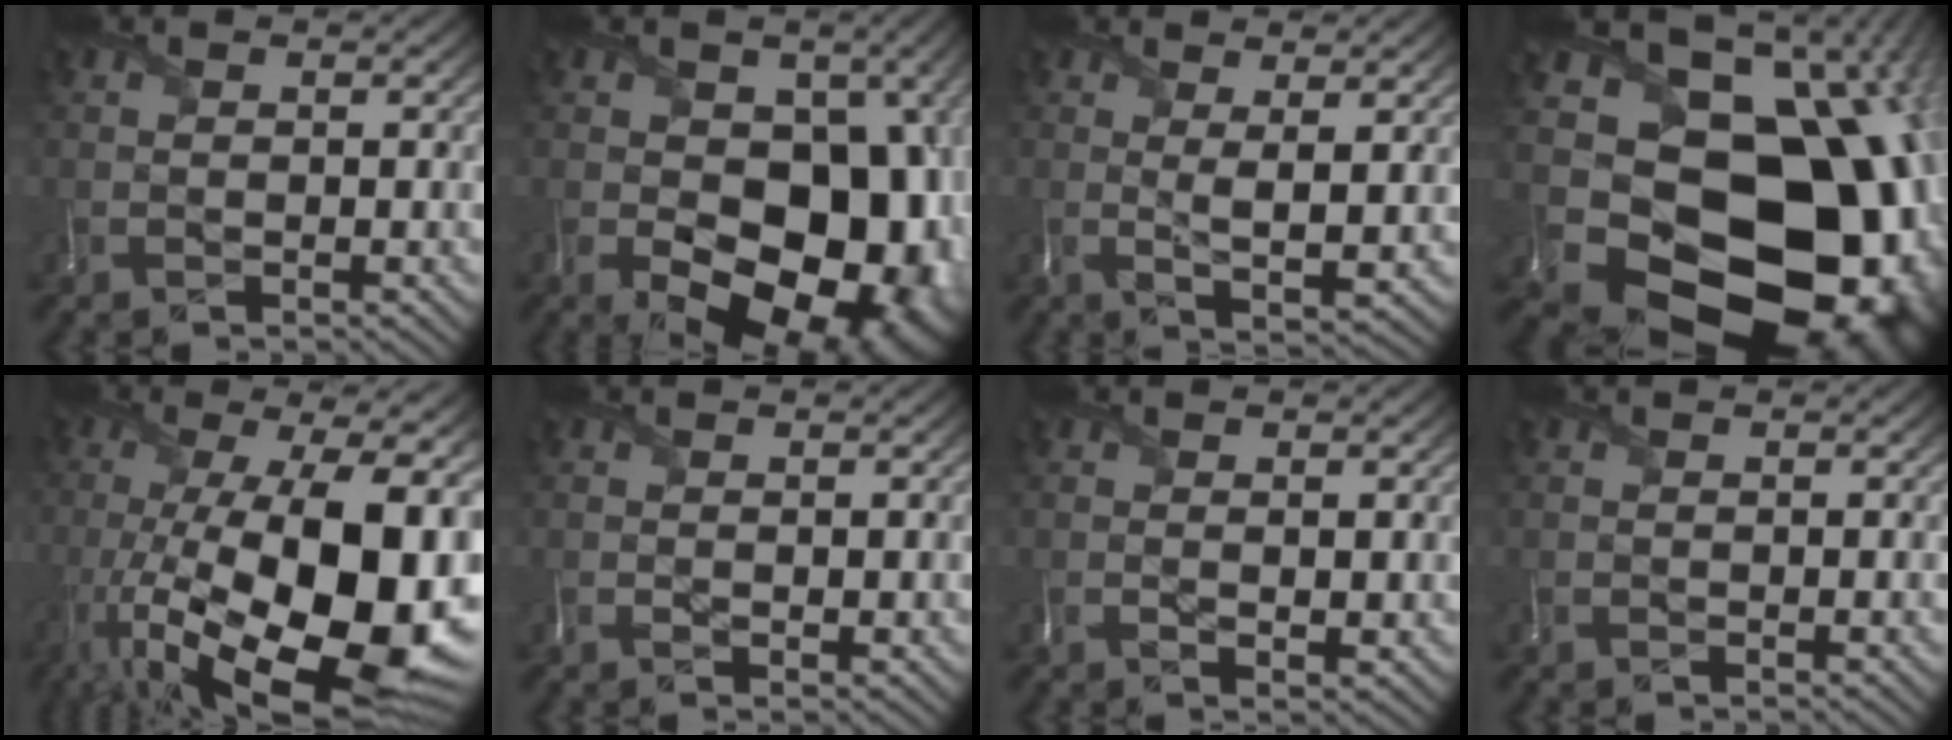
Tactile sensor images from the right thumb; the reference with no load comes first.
{"total": 18.7, "force": [-3.2, 12.7, 13.4], "torque": [-0.155, -0.044, -0.023]}
{"total": 3.4, "force": [1.2, 0.6, 3.1], "torque": [-0.063, -0.007, 0.021]}
{"total": 22.9, "force": [-5.2, 18.1, 13.0], "torque": [-0.234, -0.066, -0.066]}
{"total": 20.8, "force": [-6.1, 8.1, 18.2], "torque": [-0.294, -0.035, -0.093]}
{"total": 1.2, "force": [0.0, 0.7, 1.0], "torque": [-0.023, -0.004, 0.000]}
{"total": 1.6, "force": [0.2, 0.5, 1.4], "torque": [-0.029, -0.005, 0.006]}
{"total": 0.0}